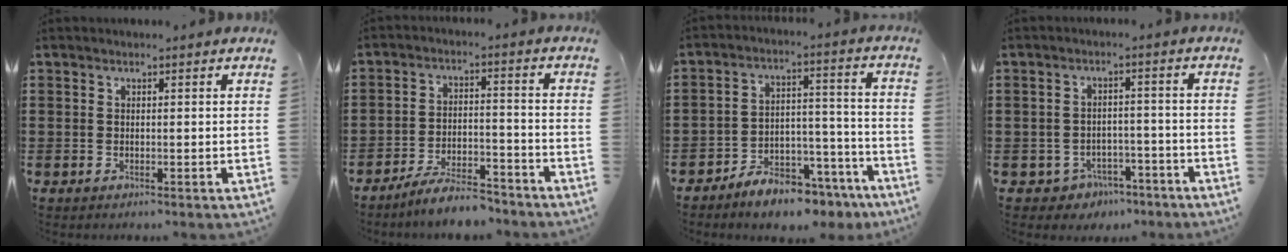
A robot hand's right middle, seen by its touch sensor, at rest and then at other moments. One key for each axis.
{"total": 6.4, "fx": -5.9, "fy": 0.8, "fz": 2.3, "tx": -0.047, "ty": 0.003, "tz": -0.115}
{"total": 7.2, "fx": -6.7, "fy": 1.9, "fz": 1.9, "tx": -0.023, "ty": 0.027, "tz": -0.125}
{"total": 3.2, "fx": -2.9, "fy": 1.4, "fz": 0.2, "tx": -0.014, "ty": 0.007, "tz": -0.061}